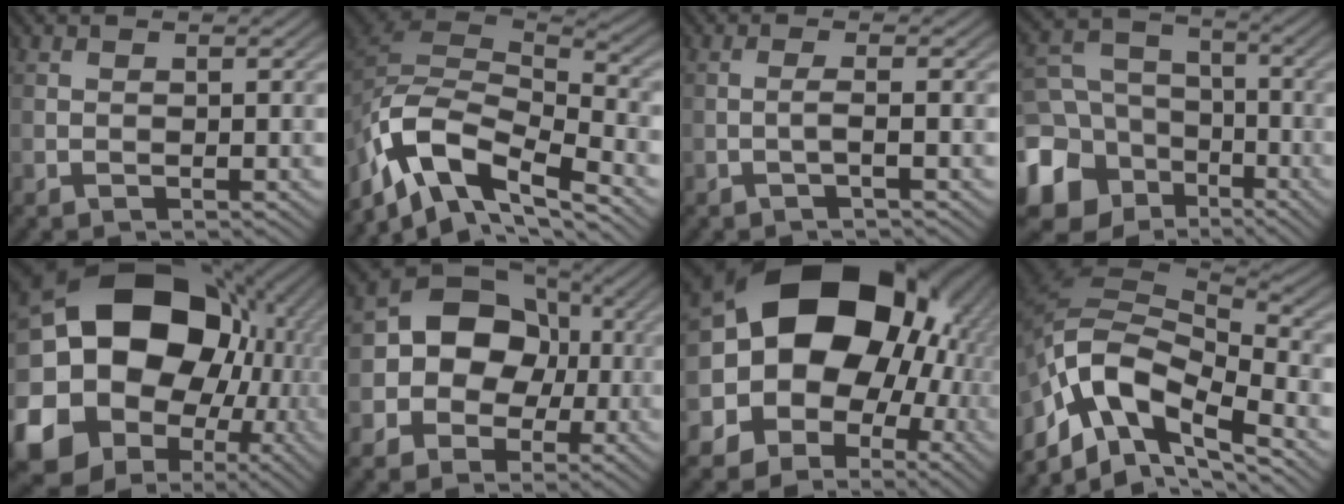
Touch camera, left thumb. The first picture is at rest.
{"total": 11.8, "force": [-7.0, 5.0, 8.1], "torque": [-0.176, -0.004, -0.130]}
{"total": 1.7, "force": [-0.5, 0.1, 1.6], "torque": [-0.026, 0.010, -0.020]}
{"total": 16.0, "force": [-6.0, 13.3, 6.5], "torque": [-0.213, -0.040, -0.109]}
{"total": 22.2, "force": [1.7, 18.2, 12.6], "torque": [-0.292, -0.025, 0.044]}
{"total": 9.9, "force": [-1.0, 8.4, 5.1], "torque": [-0.072, 0.004, -0.041]}
{"total": 20.9, "force": [3.2, 17.1, 11.6], "torque": [-0.205, 0.010, 0.043]}
{"total": 12.8, "force": [-5.4, 6.2, 9.9], "torque": [-0.198, -0.006, -0.111]}